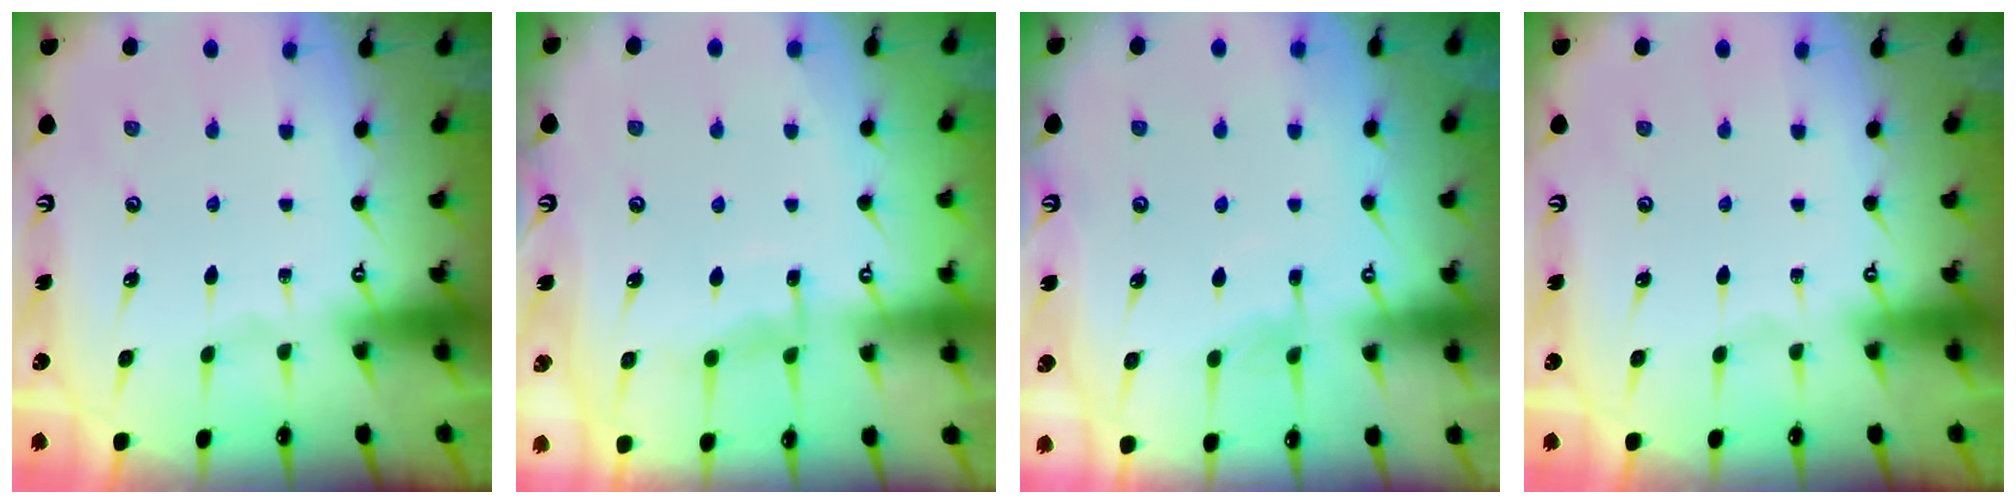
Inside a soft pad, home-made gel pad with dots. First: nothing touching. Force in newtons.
{"total": 7.0, "press": 7.0, "slide": 0.7}
{"total": 6.1, "press": 6.1, "slide": 0.8}
{"total": 0.0}